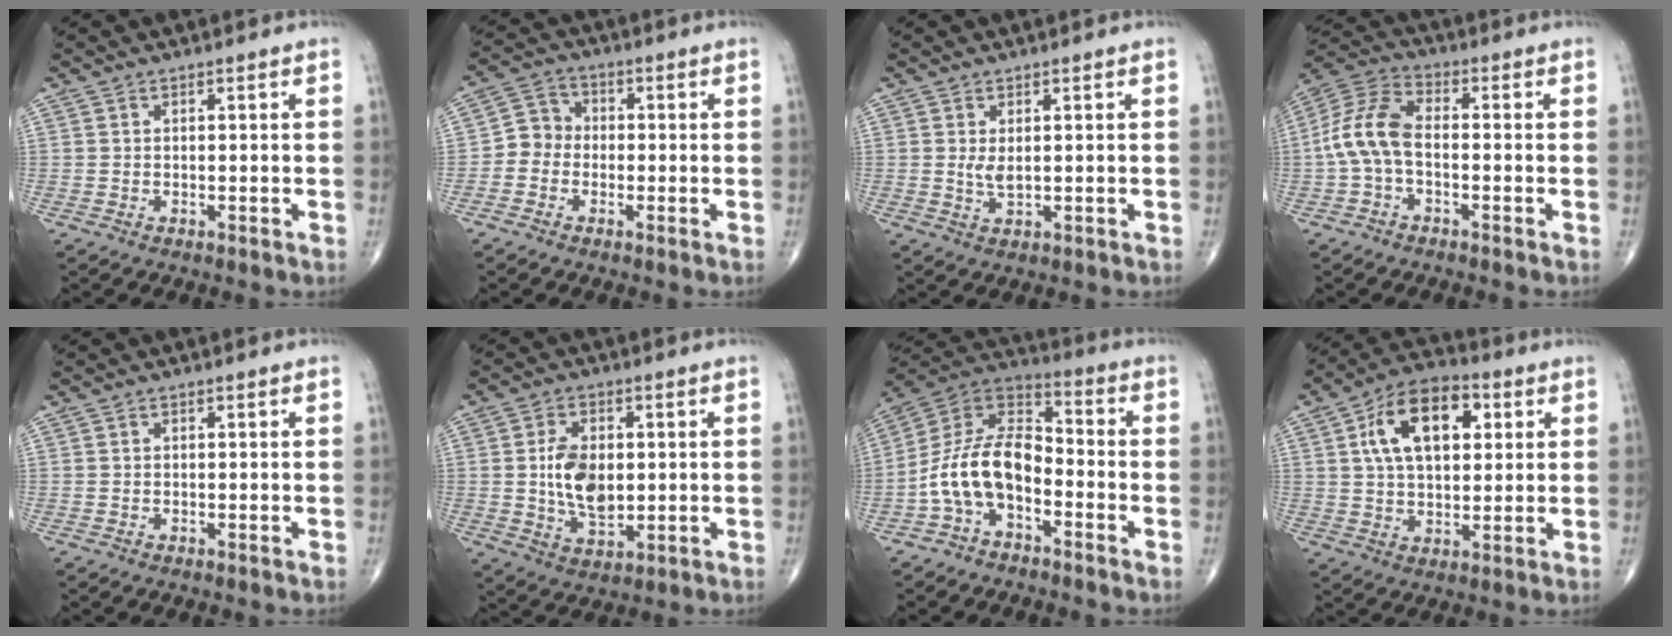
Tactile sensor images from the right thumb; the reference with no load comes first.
{"total": 5.2, "force": [-1.3, 4.6, 1.9], "torque": [-0.009, 0.020, -0.041]}
{"total": 2.2, "force": [0.4, 0.9, 1.9], "torque": [-0.036, -0.006, 0.013]}
{"total": 9.7, "force": [-1.4, 5.3, 8.0], "torque": [-0.170, 0.031, -0.038]}
{"total": 0.0}
{"total": 9.8, "force": [0.5, 6.0, 7.7], "torque": [-0.126, -0.008, 0.015]}
{"total": 12.9, "force": [-4.5, 7.4, 9.6], "torque": [-0.174, 0.066, -0.097]}
{"total": 15.4, "force": [4.5, 8.9, 11.8], "torque": [-0.179, 0.008, 0.072]}